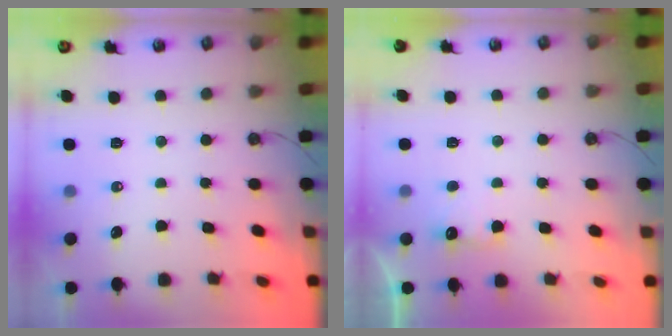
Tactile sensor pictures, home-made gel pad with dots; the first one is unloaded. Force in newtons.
{"total": 5.1, "press": 5.0, "slide": 1.0}